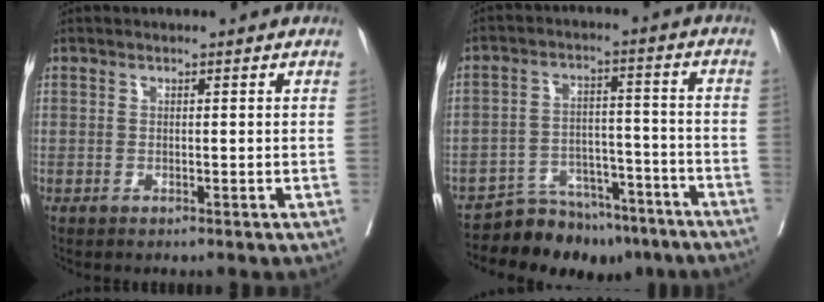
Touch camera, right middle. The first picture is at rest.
{"total": 11.2, "force": [-9.9, 4.9, 2.1], "torque": [-0.012, 0.039, -0.147]}